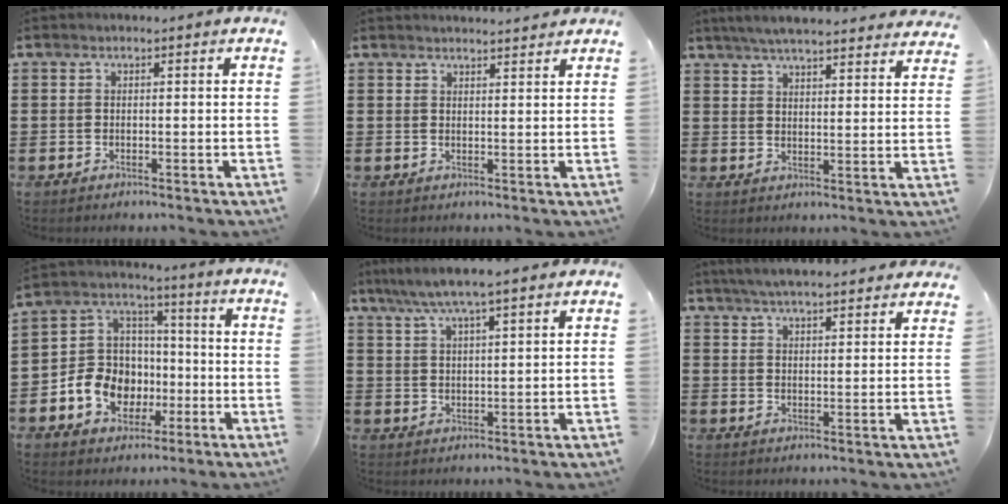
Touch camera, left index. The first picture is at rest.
{"total": 1.8, "force": [1.8, 0.0, 0.0], "torque": [-0.004, -0.002, 0.036]}
{"total": 5.4, "force": [5.1, -0.1, 1.6], "torque": [-0.047, -0.020, 0.093]}
{"total": 10.2, "force": [-3.5, 8.7, 4.0], "torque": [-0.116, 0.023, -0.064]}
{"total": 5.5, "force": [4.5, 0.0, 3.2], "torque": [-0.075, -0.015, 0.078]}
{"total": 5.0, "force": [4.8, -0.1, 1.4], "torque": [-0.042, -0.014, 0.088]}